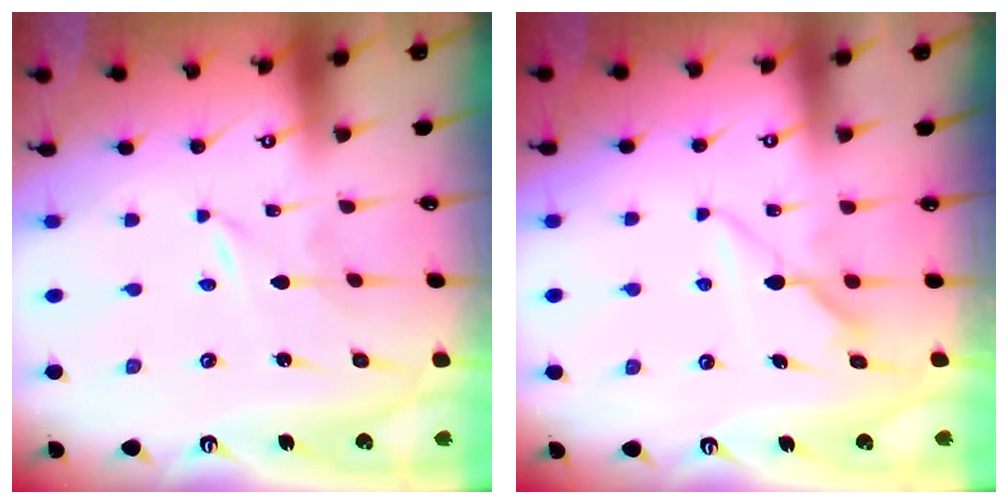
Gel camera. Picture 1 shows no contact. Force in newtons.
{"total": 8.4, "press": 8.4, "slide": 0.3}